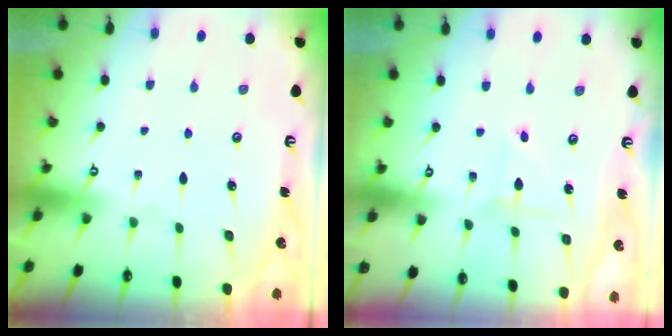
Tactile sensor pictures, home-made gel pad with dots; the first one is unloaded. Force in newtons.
{"total": 2.3, "press": 2.3, "slide": 0.2}